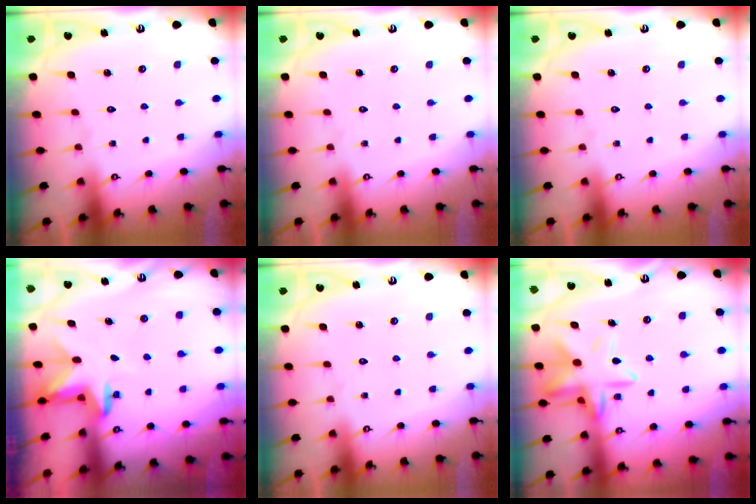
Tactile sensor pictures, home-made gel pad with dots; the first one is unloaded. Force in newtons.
{"total": 0.0}
{"total": 0.0}
{"total": 3.0, "press": 2.9, "slide": 0.7}
{"total": 0.0}
{"total": 13.4, "press": 13.3, "slide": 1.4}